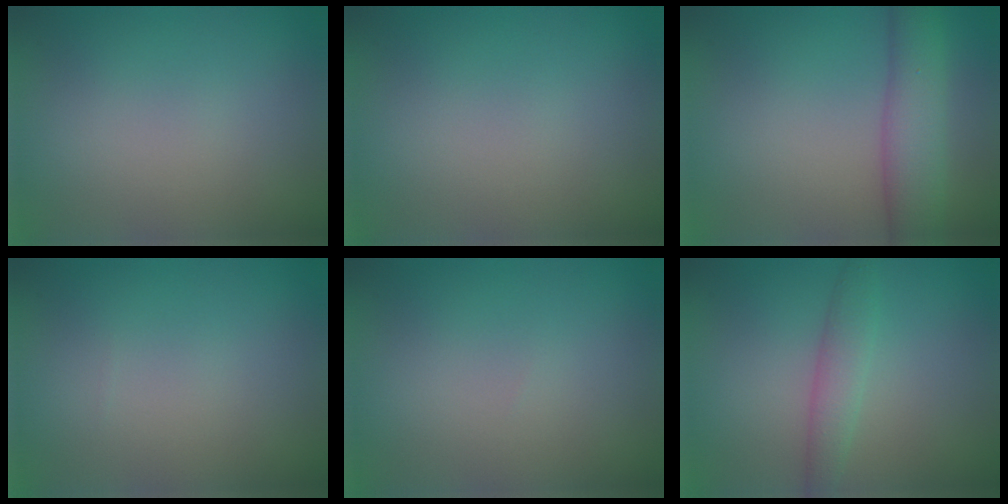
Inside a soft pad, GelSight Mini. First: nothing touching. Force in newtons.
{"total": 0.0}
{"total": 5.6, "press": 5.5, "slide": 0.5}
{"total": 0.0}
{"total": 0.0}
{"total": 2.2, "press": 2.2, "slide": 0.2}